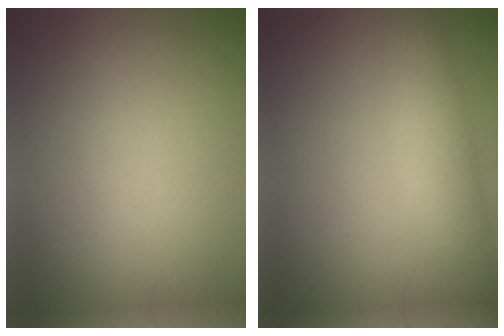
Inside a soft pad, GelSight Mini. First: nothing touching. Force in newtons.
{"total": 5.4, "press": 5.4, "slide": 0.1}